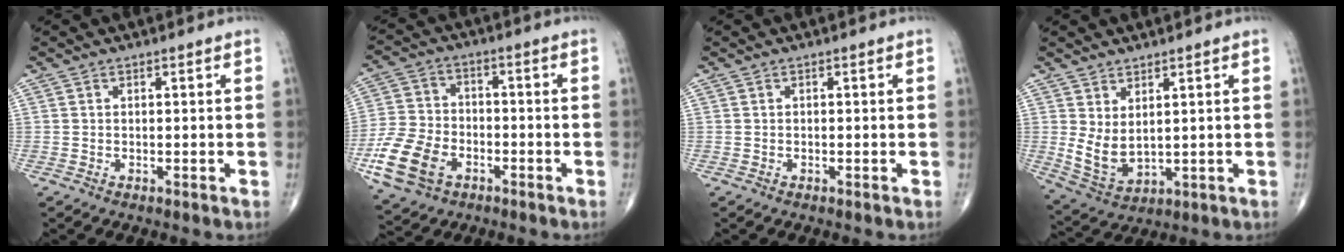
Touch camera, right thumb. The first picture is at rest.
{"total": 12.5, "force": [-5.1, 8.5, 7.5], "torque": [-0.147, 0.015, -0.098]}
{"total": 0.0}
{"total": 6.7, "force": [1.9, 3.6, 5.3], "torque": [-0.098, -0.024, 0.055]}